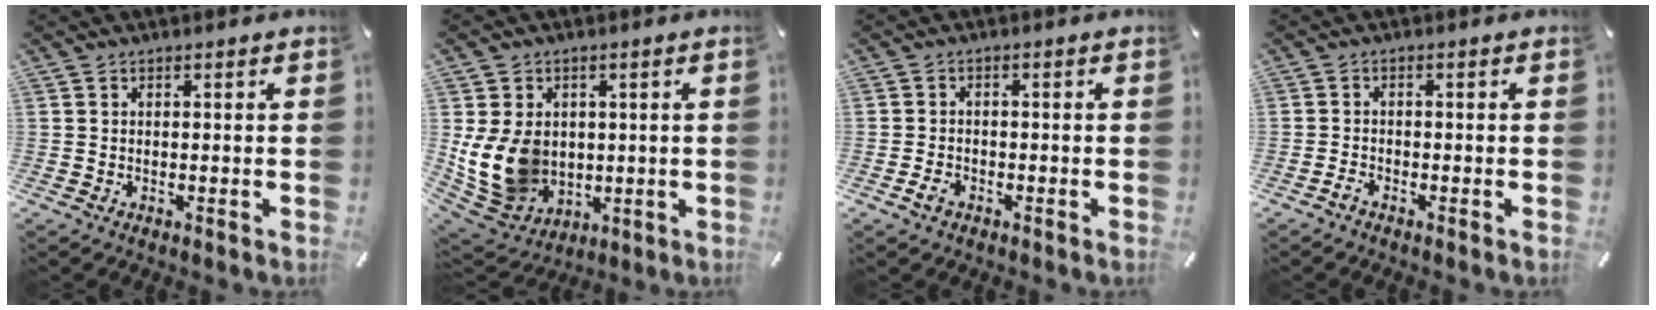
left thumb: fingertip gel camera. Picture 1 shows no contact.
{"total": 13.5, "force": [0.6, 11.3, 7.3], "torque": [-0.170, -0.014, 0.016]}
{"total": 2.5, "force": [-1.3, 1.7, 1.3], "torque": [-0.031, 0.004, -0.027]}
{"total": 1.5, "force": [-1.2, 0.6, 0.7], "torque": [-0.014, 0.002, -0.024]}